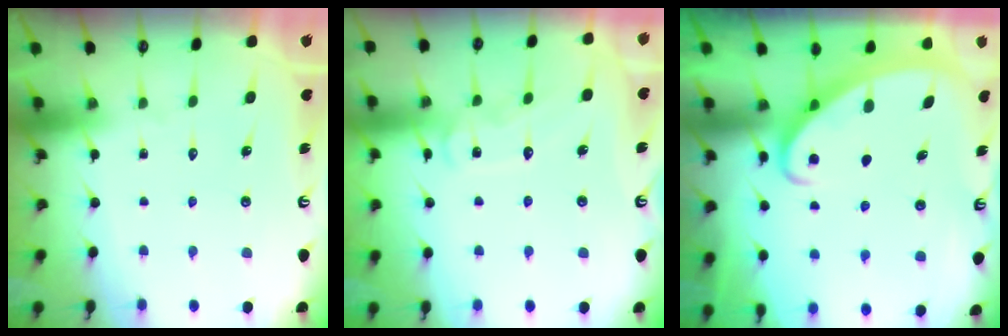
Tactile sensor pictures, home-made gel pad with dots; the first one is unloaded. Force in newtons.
{"total": 10.0, "press": 10.0, "slide": 0.7}
{"total": 2.5, "press": 2.5, "slide": 0.3}